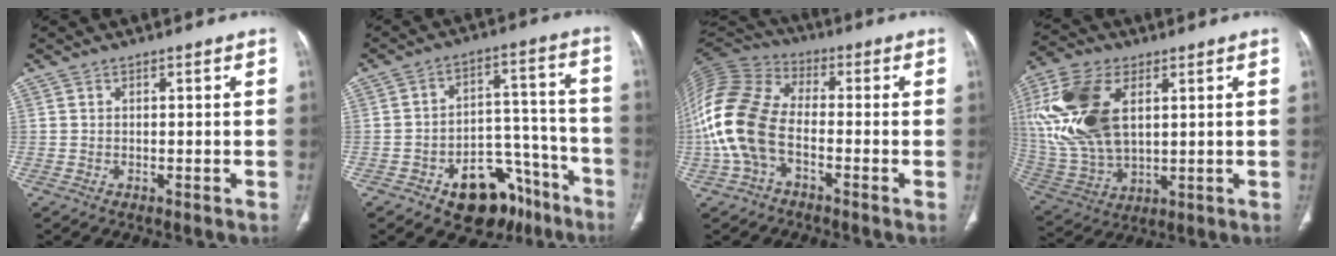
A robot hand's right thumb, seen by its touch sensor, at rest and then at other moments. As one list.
[{"total": 15.8, "force": [-9.5, 9.4, 8.4], "torque": [-0.068, 0.089, -0.130]}, {"total": 16.4, "force": [-3.7, 10.0, 12.5], "torque": [-0.278, 0.035, -0.075]}, {"total": 20.3, "force": [5.0, 11.7, 15.8], "torque": [-0.333, -0.012, 0.100]}]